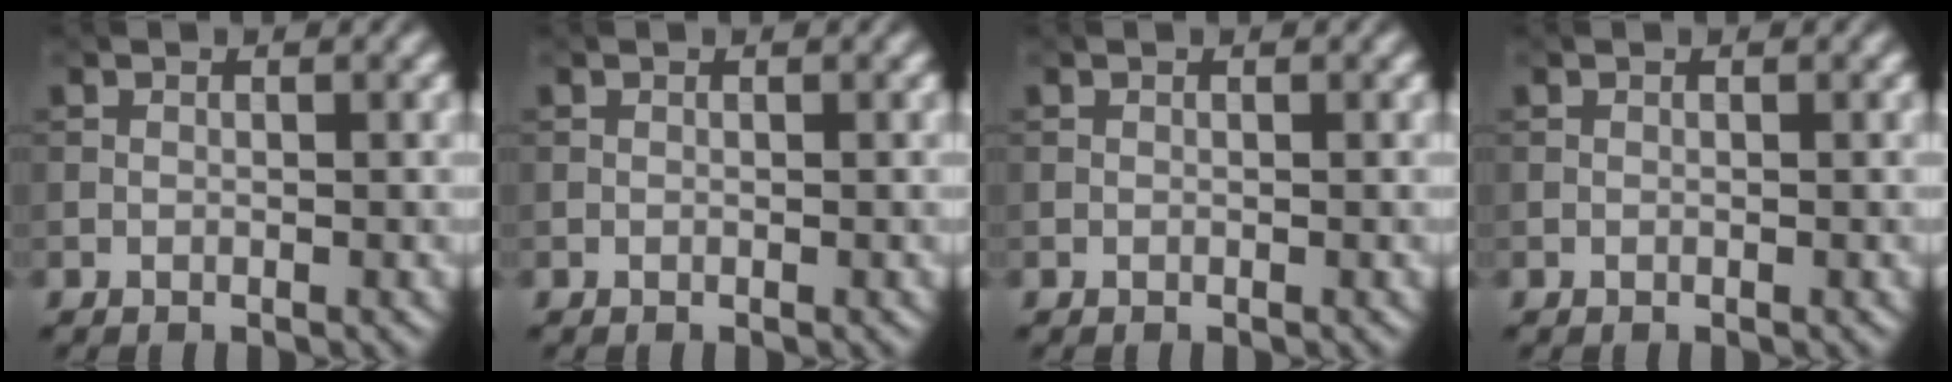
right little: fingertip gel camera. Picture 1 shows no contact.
{"total": 0.0}
{"total": 0.0}
{"total": 0.0}